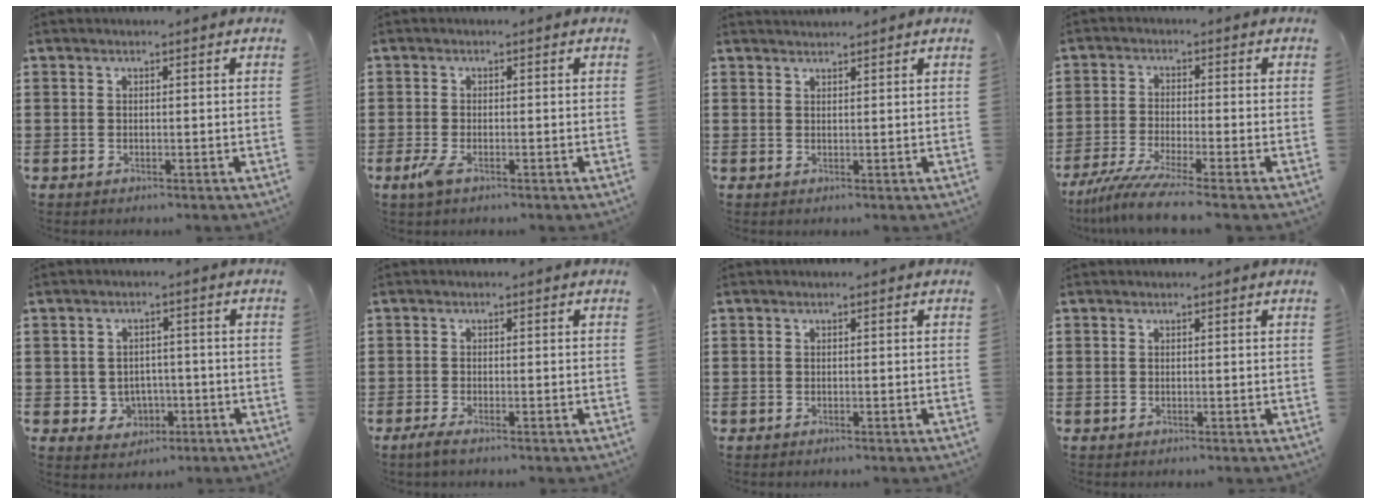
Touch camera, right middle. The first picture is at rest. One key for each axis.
{"total": 2.1, "fx": -0.9, "fy": 0.6, "fz": 1.8, "tx": -0.046, "ty": -0.008, "tz": -0.020}
{"total": 1.2, "fx": 1.2, "fy": -0.1, "fz": -0.1, "tx": 0.000, "ty": -0.002, "tz": 0.024}
{"total": 5.7, "fx": -4.6, "fy": -0.4, "fz": 3.3, "tx": -0.080, "ty": -0.024, "tz": -0.093}
{"total": 3.0, "fx": -0.7, "fy": 2.9, "fz": 0.8, "tx": -0.028, "ty": 0.006, "tz": -0.018}
{"total": 1.1, "fx": -0.7, "fy": 0.1, "fz": 0.9, "tx": -0.015, "ty": -0.001, "tz": -0.014}
{"total": 0.0}
{"total": 0.0}